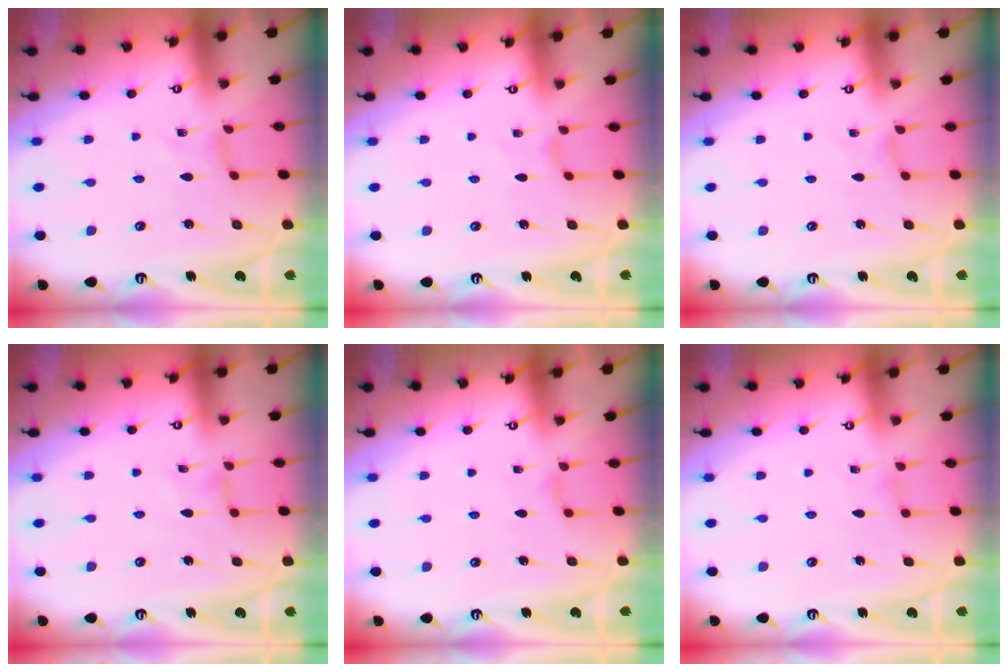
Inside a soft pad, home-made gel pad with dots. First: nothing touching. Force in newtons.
{"total": 0.9, "press": 0.8, "slide": 0.4}
{"total": 0.0}
{"total": 0.0}
{"total": 2.1, "press": 2.1, "slide": 0.5}
{"total": 0.0}